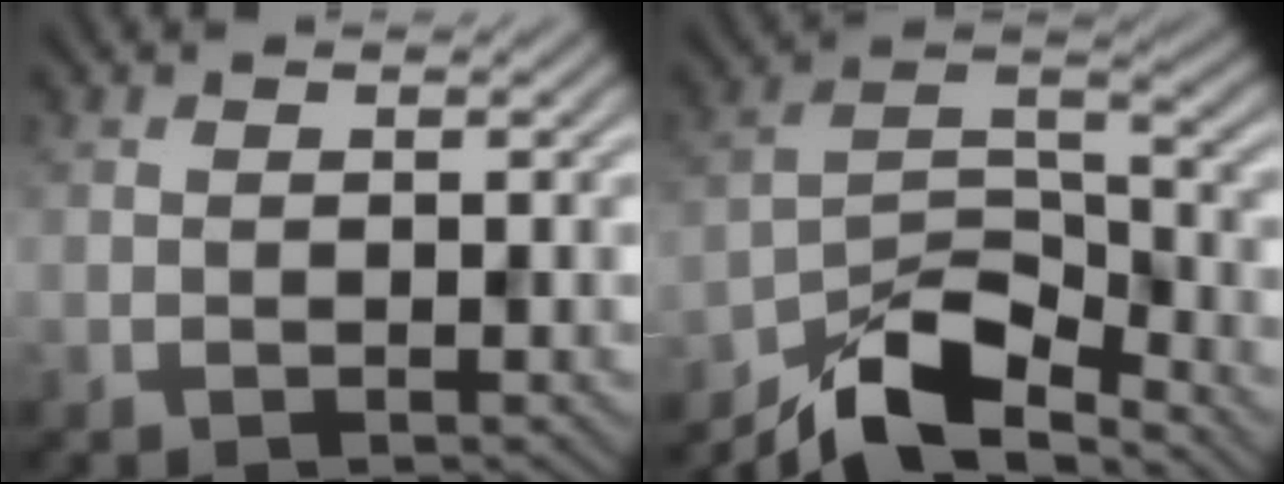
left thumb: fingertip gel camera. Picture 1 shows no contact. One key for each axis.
{"total": 11.2, "fx": -8.8, "fy": 3.5, "fz": 6.0, "tx": -0.100, "ty": 0.000, "tz": -0.171}